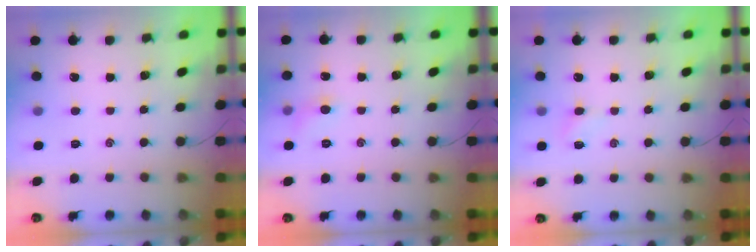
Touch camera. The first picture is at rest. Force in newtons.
{"total": 5.5, "press": 5.2, "slide": 1.7}
{"total": 2.6, "press": 2.5, "slide": 0.9}